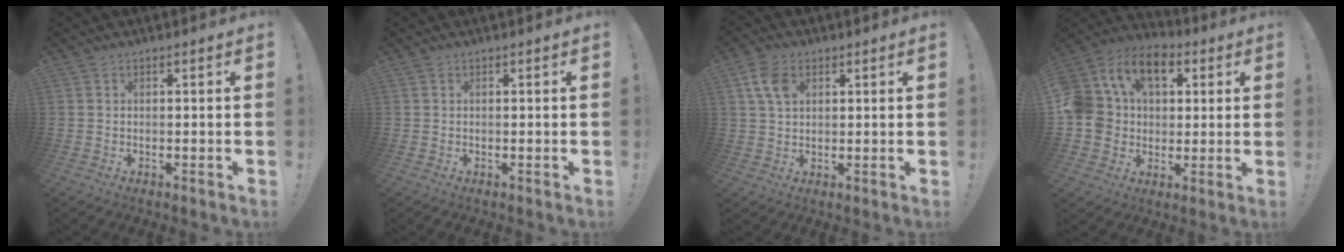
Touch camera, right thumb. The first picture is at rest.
{"total": 0.0}
{"total": 7.1, "force": [2.7, 4.9, 4.5], "torque": [-0.086, 0.002, 0.053]}
{"total": 16.7, "force": [6.0, 12.8, 8.9], "torque": [-0.167, -0.019, 0.114]}